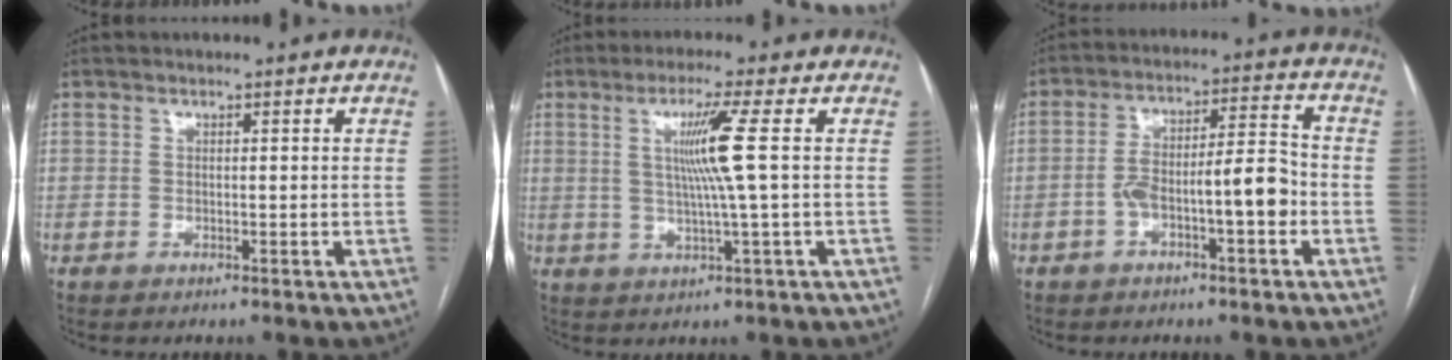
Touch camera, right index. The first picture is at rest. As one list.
[{"total": 7.0, "force": [1.3, -1.8, 6.7], "torque": [-0.126, -0.003, 0.030]}, {"total": 9.0, "force": [-2.9, 1.9, 8.3], "torque": [-0.144, 0.032, -0.046]}]